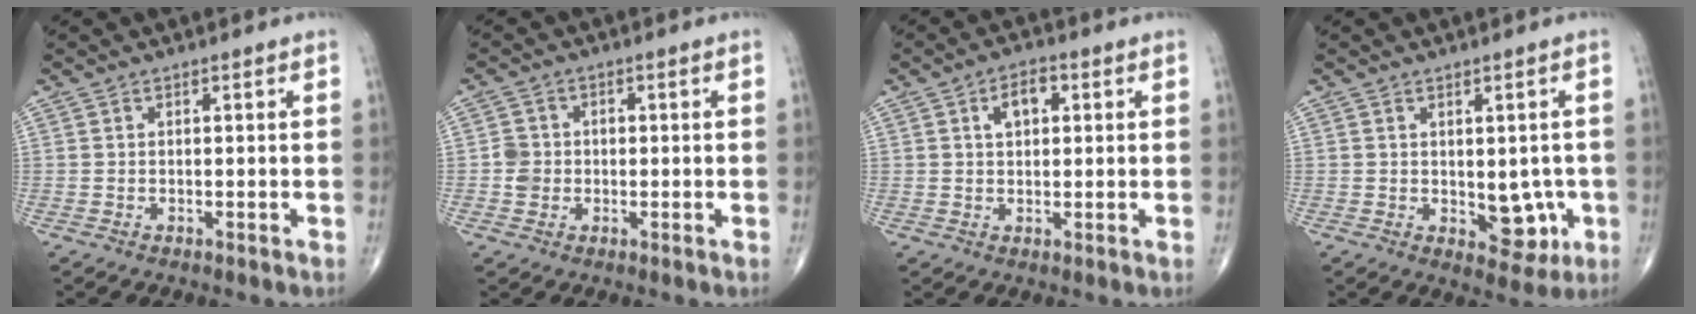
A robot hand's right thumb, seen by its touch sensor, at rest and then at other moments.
{"total": 3.7, "force": [-0.5, 3.4, 1.3], "torque": [-0.007, 0.009, -0.010]}
{"total": 5.1, "force": [1.5, 3.0, 3.8], "torque": [-0.052, 0.007, 0.020]}
{"total": 6.9, "force": [-1.1, 4.2, 5.4], "torque": [-0.032, -0.006, -0.004]}